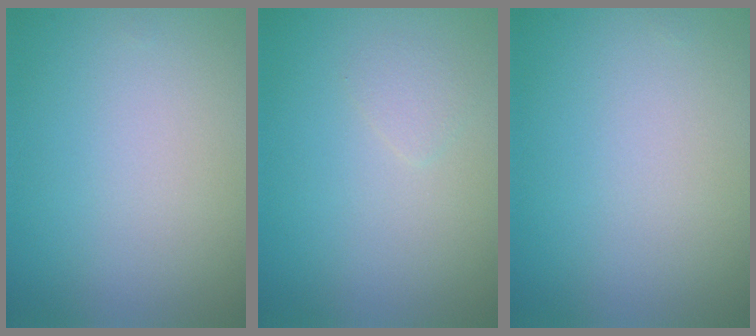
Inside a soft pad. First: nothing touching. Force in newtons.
{"total": 0.8, "press": 0.8, "slide": 0.1}
{"total": 0.0}